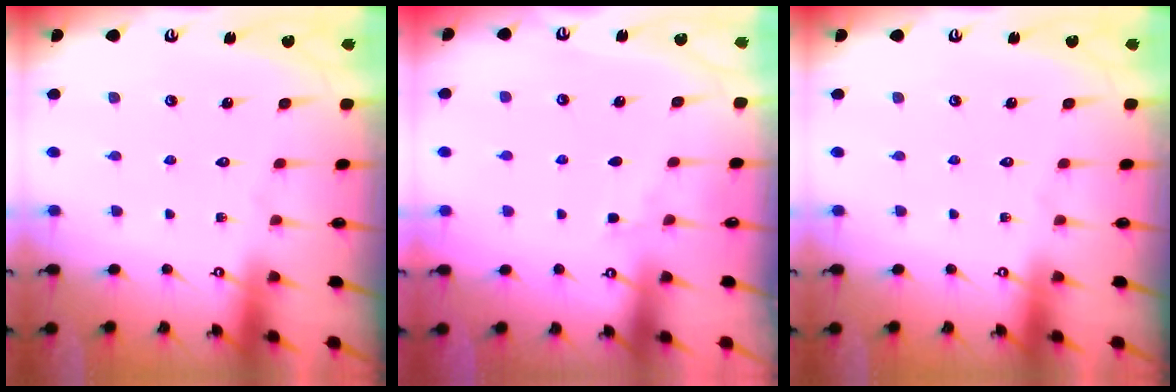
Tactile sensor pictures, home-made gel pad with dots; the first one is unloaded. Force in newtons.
{"total": 2.1, "press": 2.1, "slide": 0.4}
{"total": 0.0}